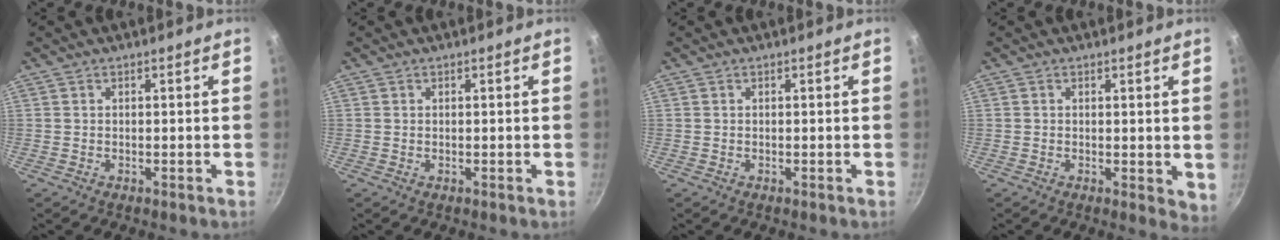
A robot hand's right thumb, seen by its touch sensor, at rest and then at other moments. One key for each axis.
{"total": 0.0}
{"total": 0.0}
{"total": 3.4, "fx": 0.5, "fy": 1.8, "fz": 2.9, "tx": -0.033, "ty": -0.006, "tz": 0.008}